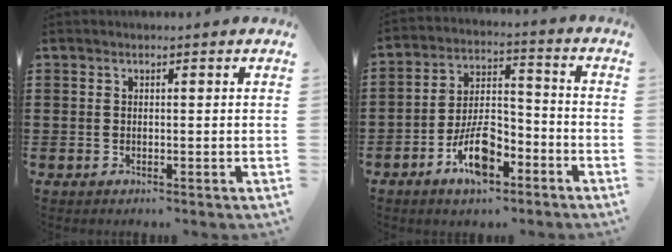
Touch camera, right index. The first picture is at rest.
{"total": 9.5, "force": [-5.3, 4.1, 6.7], "torque": [-0.137, 0.011, -0.096]}